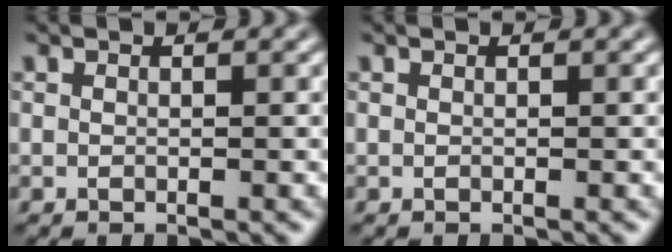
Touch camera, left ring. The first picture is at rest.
{"total": 0.0}